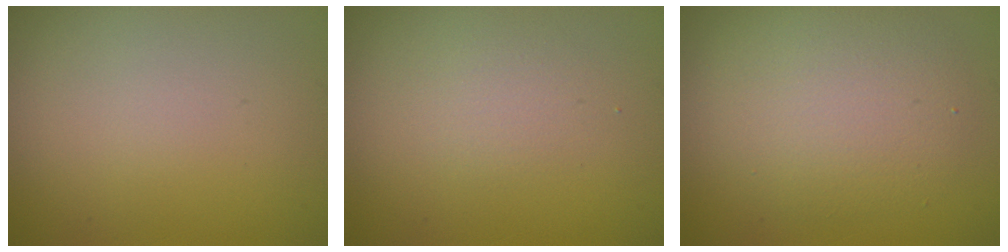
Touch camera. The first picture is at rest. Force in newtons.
{"total": 1.4, "press": 1.3, "slide": 0.1}
{"total": 4.9, "press": 4.8, "slide": 0.3}